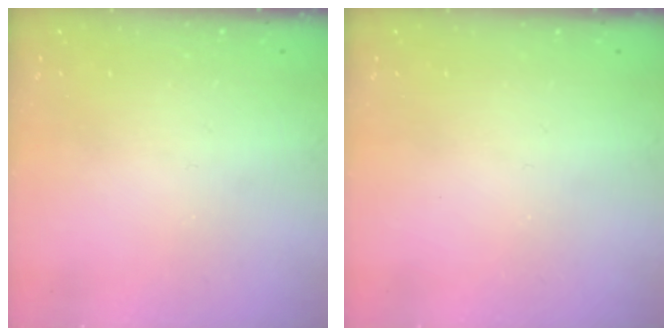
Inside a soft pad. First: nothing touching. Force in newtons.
{"total": 0.0}